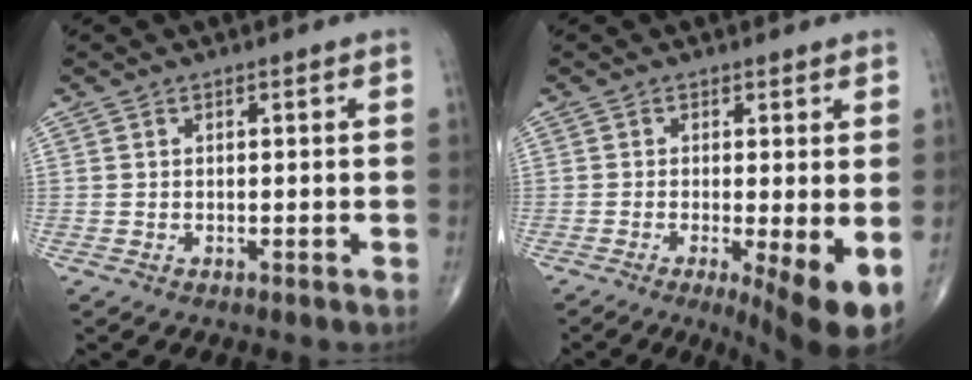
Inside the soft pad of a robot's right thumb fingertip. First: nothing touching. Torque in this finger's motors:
{"motor_torque": [0.10, 1.03, 0.22, 0.09, 0.03]}